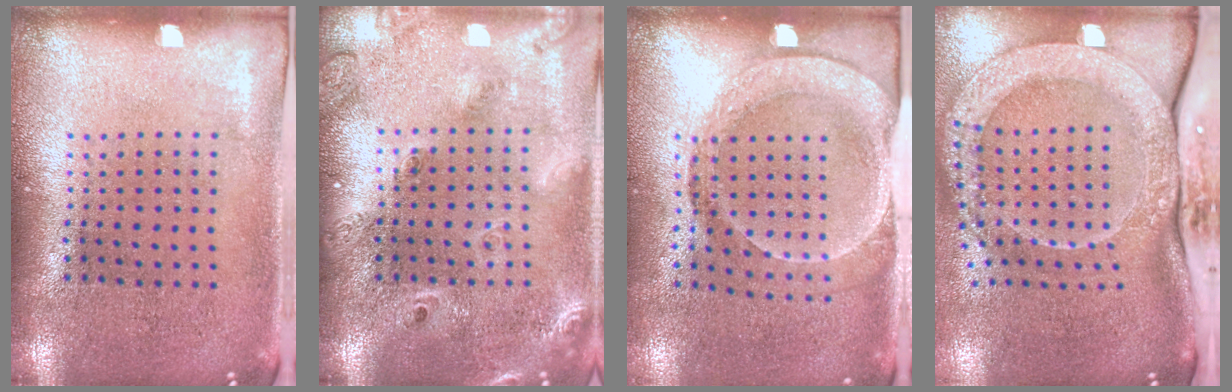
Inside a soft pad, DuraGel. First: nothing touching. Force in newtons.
{"total": 2.0, "press": 1.7, "slide": 1.0}
{"total": 1.7, "press": 1.4, "slide": 1.1}
{"total": 3.1, "press": 2.3, "slide": 2.0}